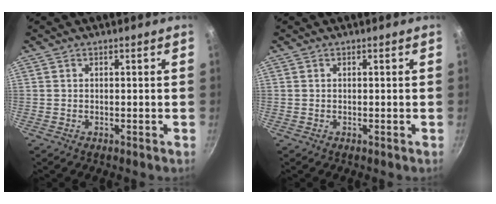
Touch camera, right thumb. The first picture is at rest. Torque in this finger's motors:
{"motor_torque": [0.00, 0.00, 0.07, 0.08, 0.00]}